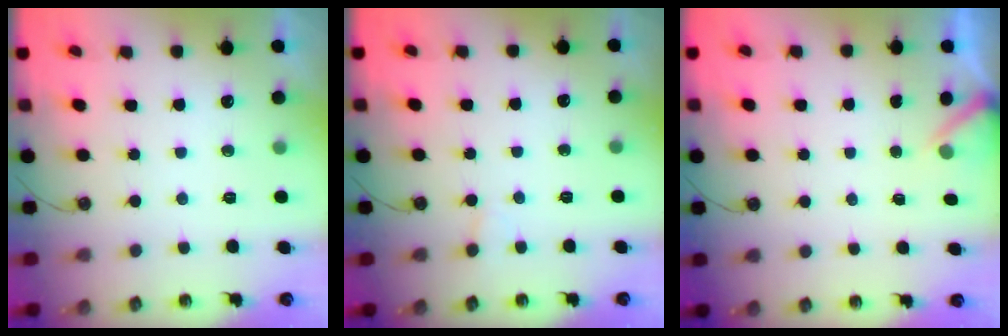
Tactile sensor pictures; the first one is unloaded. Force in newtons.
{"total": 2.3, "press": 2.3, "slide": 0.1}
{"total": 2.4, "press": 2.4, "slide": 0.3}